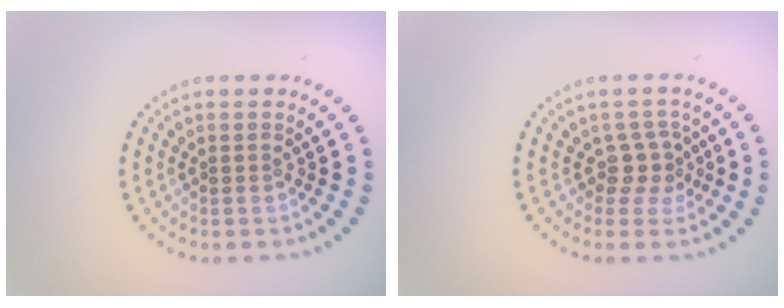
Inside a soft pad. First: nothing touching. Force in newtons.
{"total": 2.1, "press": 1.6, "slide": 1.4}